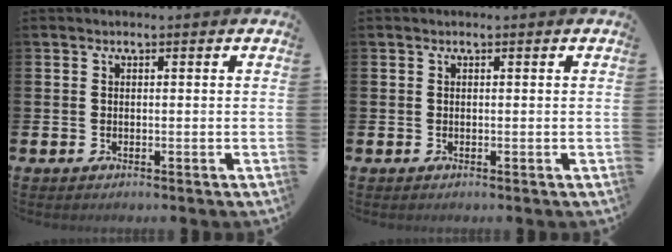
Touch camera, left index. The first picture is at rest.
{"total": 0.0}